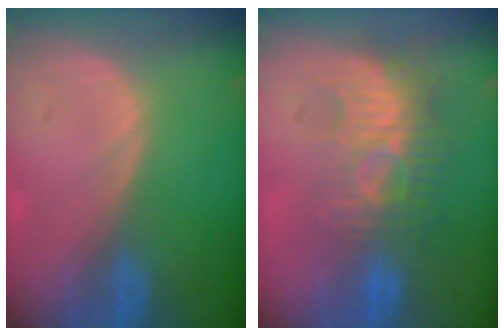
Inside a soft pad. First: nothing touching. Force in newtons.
{"total": 9.1, "press": 8.2, "slide": 3.9}